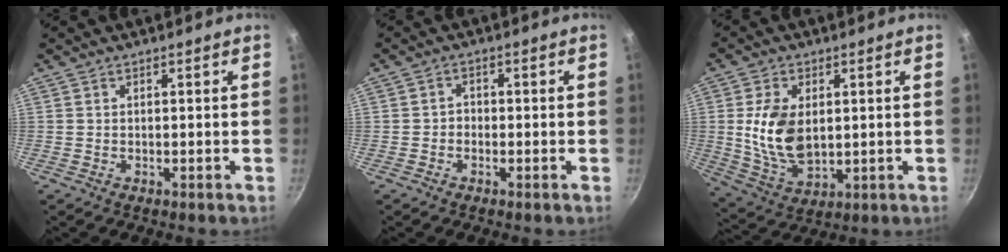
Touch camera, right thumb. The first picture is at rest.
{"total": 1.7, "force": [-0.7, 1.4, 0.7], "torque": [-0.002, 0.011, -0.017]}
{"total": 12.2, "force": [1.3, 7.5, 9.5], "torque": [-0.169, -0.019, 0.034]}